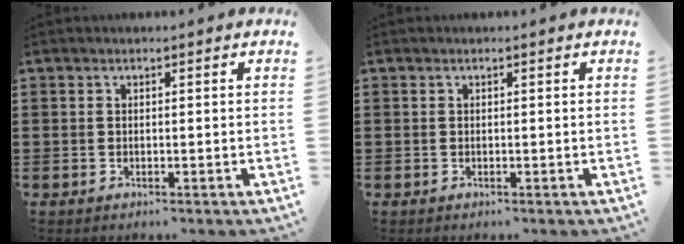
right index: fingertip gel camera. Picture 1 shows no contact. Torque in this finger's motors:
{"motor_torque": [-0.13, 0.13, 0.00, 0.00]}